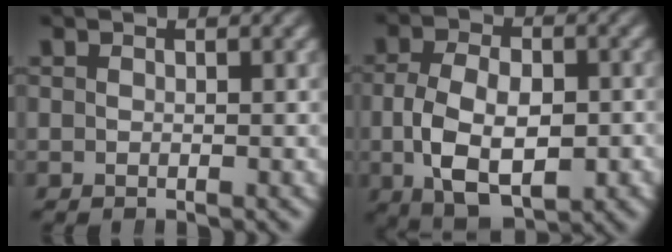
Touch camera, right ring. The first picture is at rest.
{"total": 8.6, "force": [-1.8, 5.6, 6.2], "torque": [-0.122, -0.030, -0.015]}